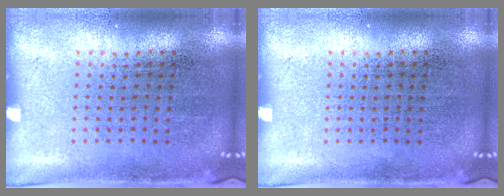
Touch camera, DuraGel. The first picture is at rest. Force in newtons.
{"total": 0.0}